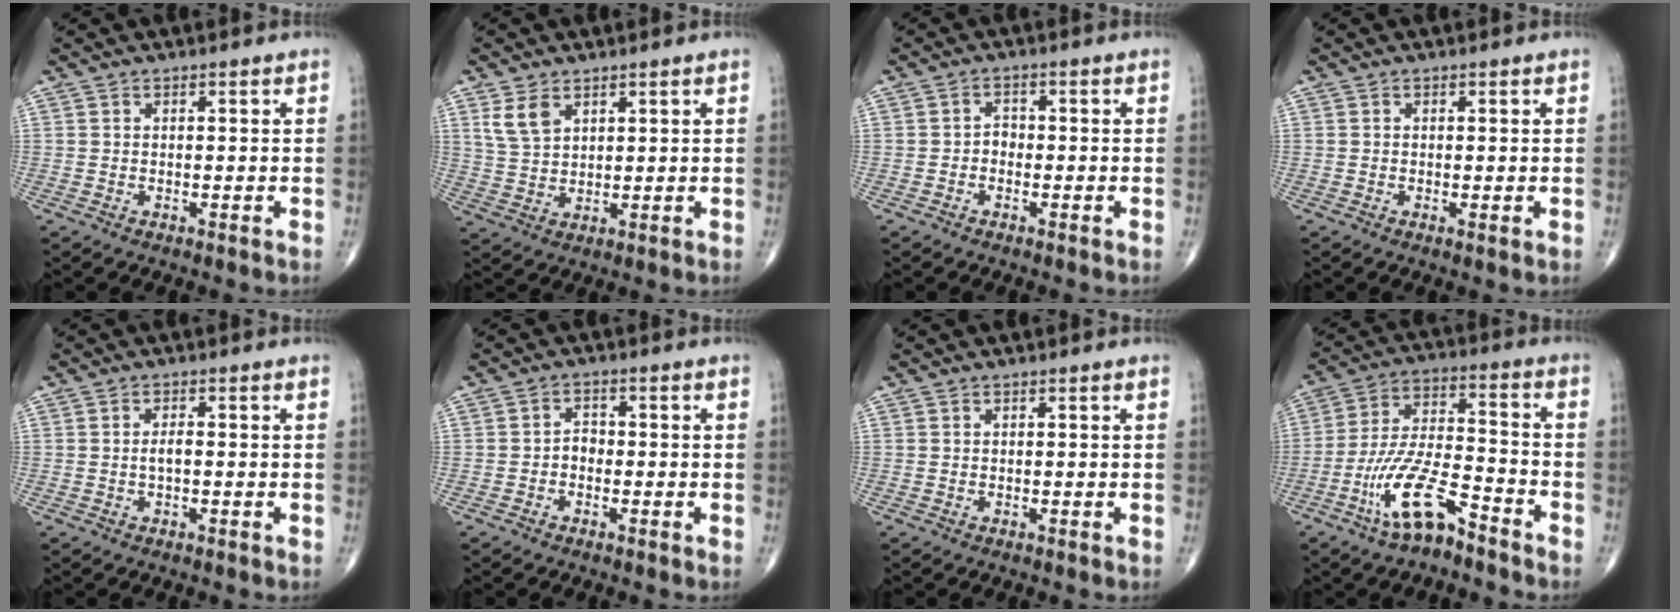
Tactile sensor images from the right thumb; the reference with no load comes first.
{"total": 5.2, "force": [2.9, 3.1, 3.1], "torque": [-0.055, -0.010, 0.065]}
{"total": 1.8, "force": [-0.6, 1.4, 1.0], "torque": [-0.002, 0.007, -0.017]}
{"total": 0.8, "force": [-0.1, 0.2, 0.8], "torque": [-0.020, -0.005, -0.003]}
{"total": 1.6, "force": [-0.3, 0.6, 1.5], "torque": [-0.028, 0.002, -0.005]}
{"total": 2.3, "force": [-0.8, 1.7, 1.3], "torque": [-0.007, 0.010, -0.020]}
{"total": 0.0}
{"total": 12.7, "force": [-8.6, 3.9, 8.6], "torque": [-0.172, 0.072, -0.165]}